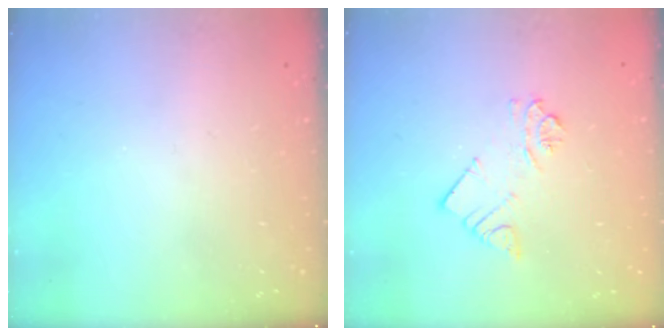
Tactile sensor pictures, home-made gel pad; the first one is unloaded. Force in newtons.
{"total": 5.0, "press": 5.0, "slide": 0.1}